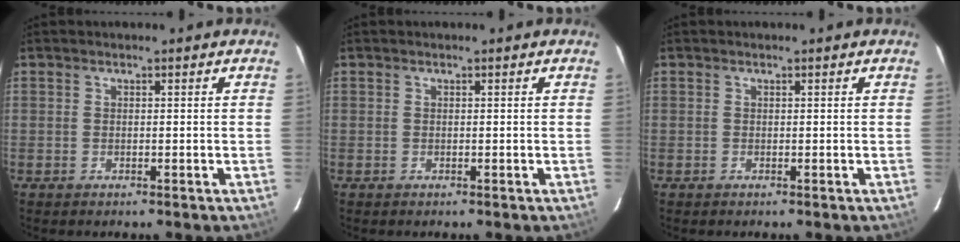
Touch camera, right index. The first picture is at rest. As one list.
[{"total": 0.0}, {"total": 0.0}]